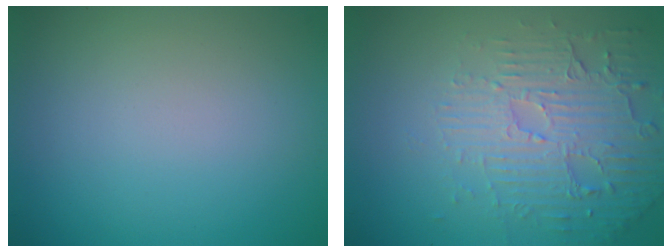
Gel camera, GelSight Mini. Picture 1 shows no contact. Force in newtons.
{"total": 5.8, "press": 3.7, "slide": 4.5}